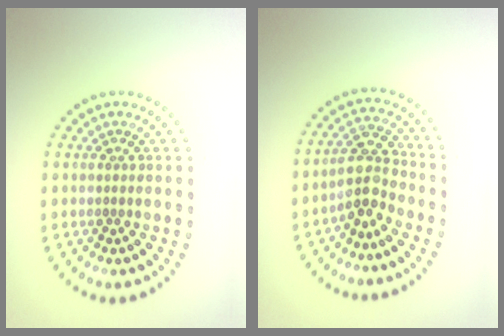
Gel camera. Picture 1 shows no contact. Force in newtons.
{"total": 3.4, "press": 2.9, "slide": 1.7}